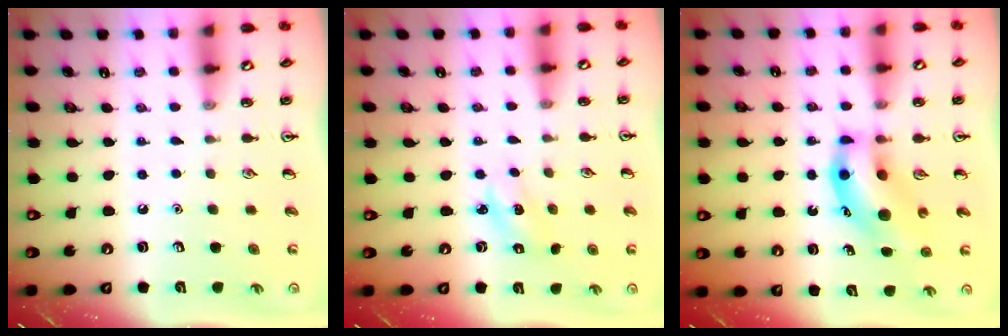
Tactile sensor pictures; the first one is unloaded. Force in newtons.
{"total": 2.2, "press": 2.1, "slide": 0.4}
{"total": 10.9, "press": 10.6, "slide": 2.9}